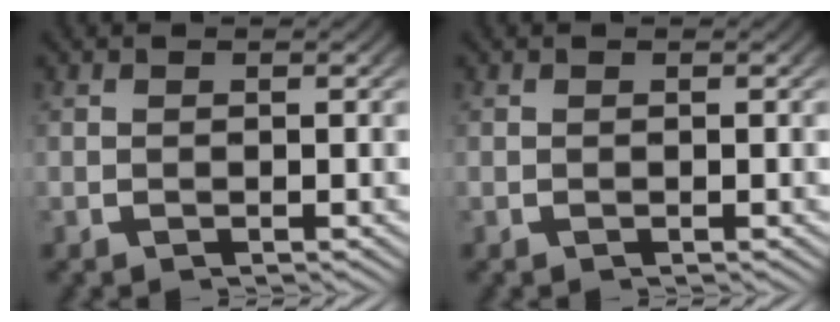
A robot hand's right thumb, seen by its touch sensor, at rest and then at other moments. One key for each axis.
{"total": 0.0}